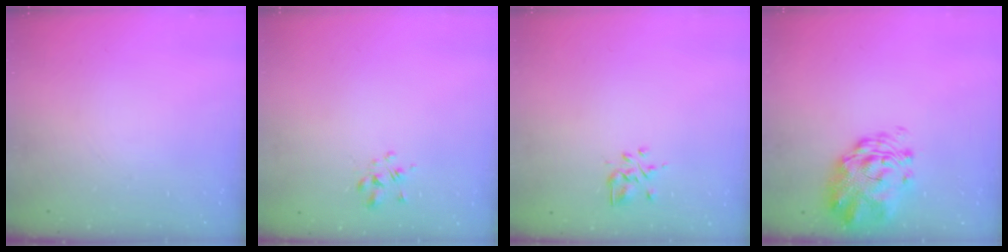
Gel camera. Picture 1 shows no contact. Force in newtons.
{"total": 2.0, "press": 1.8, "slide": 0.9}
{"total": 2.9, "press": 2.7, "slide": 1.1}
{"total": 3.6, "press": 3.4, "slide": 1.2}